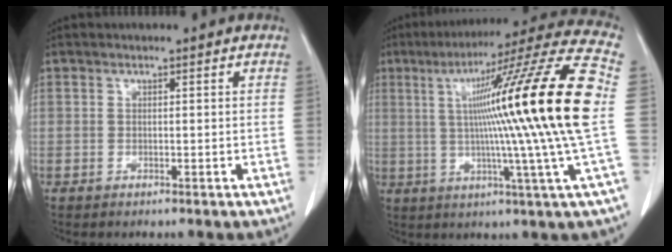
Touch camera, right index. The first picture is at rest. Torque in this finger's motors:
{"motor_torque": [2.14, 0.00, 1.05, 0.21]}